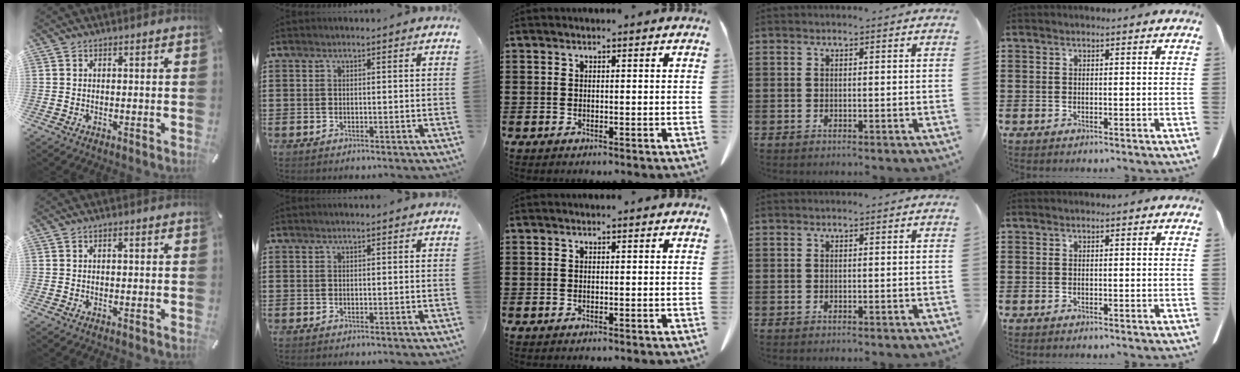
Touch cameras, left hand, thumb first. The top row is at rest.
{"thumb": {"total": 0.8, "force": [0.2, 0.5, 0.7], "torque": [-0.013, 0.003, 0.002]}}